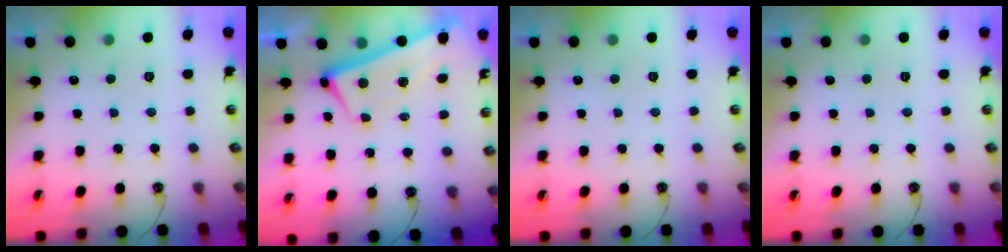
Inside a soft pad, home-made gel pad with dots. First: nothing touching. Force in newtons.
{"total": 2.6, "press": 2.5, "slide": 0.6}
{"total": 0.0}
{"total": 0.0}